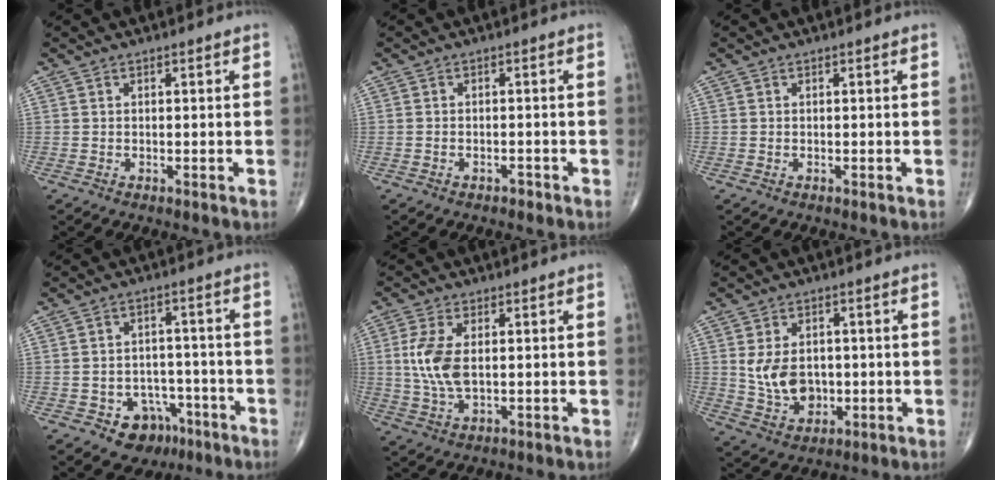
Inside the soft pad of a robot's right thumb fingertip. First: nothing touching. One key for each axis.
{"total": 1.2, "fx": -0.9, "fy": 0.7, "fz": 0.4, "tx": -0.008, "ty": 0.007, "tz": -0.013}
{"total": 0.0}
{"total": 8.4, "fx": -4.5, "fy": 6.3, "fz": 3.1, "tx": -0.013, "ty": 0.040, "tz": -0.058}
{"total": 8.1, "fx": 0.8, "fy": 4.1, "fz": 6.9, "tx": -0.160, "ty": -0.005, "tz": 0.020}
{"total": 8.9, "fx": 0.3, "fy": 6.4, "fz": 6.1, "tx": -0.091, "ty": -0.005, "tz": 0.019}